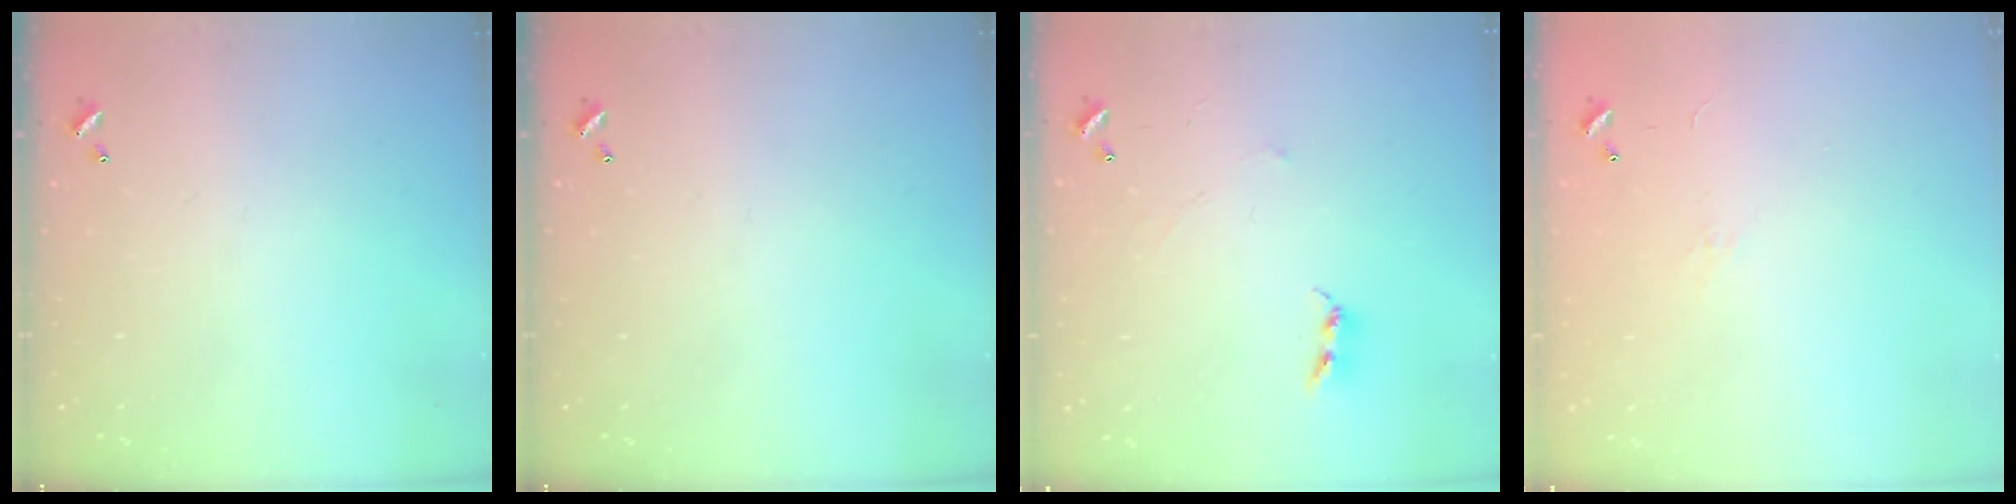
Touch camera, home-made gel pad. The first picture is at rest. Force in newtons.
{"total": 0.0}
{"total": 2.4, "press": 2.4, "slide": 0.4}
{"total": 5.6, "press": 5.6, "slide": 0.8}